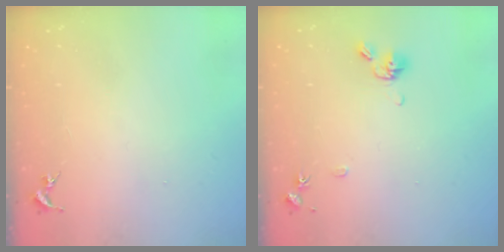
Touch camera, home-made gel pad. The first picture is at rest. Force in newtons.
{"total": 8.5, "press": 8.3, "slide": 2.0}